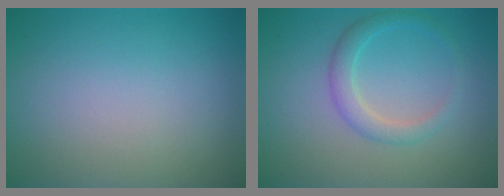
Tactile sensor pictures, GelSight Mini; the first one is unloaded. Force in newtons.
{"total": 2.2, "press": 2.2, "slide": 0.1}